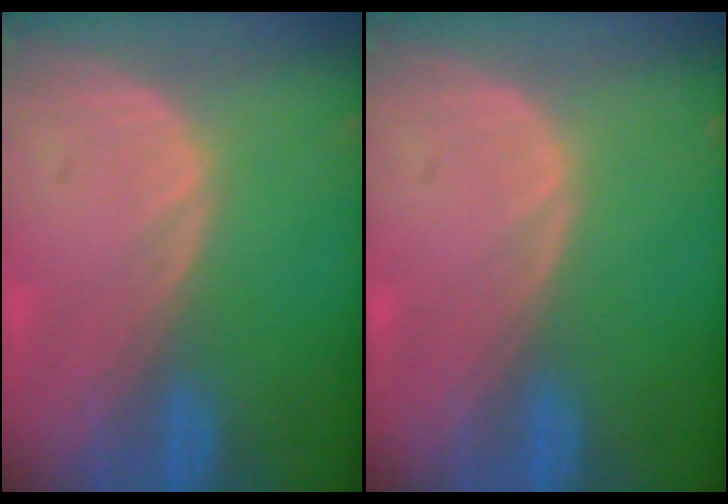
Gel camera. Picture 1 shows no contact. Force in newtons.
{"total": 0.0}